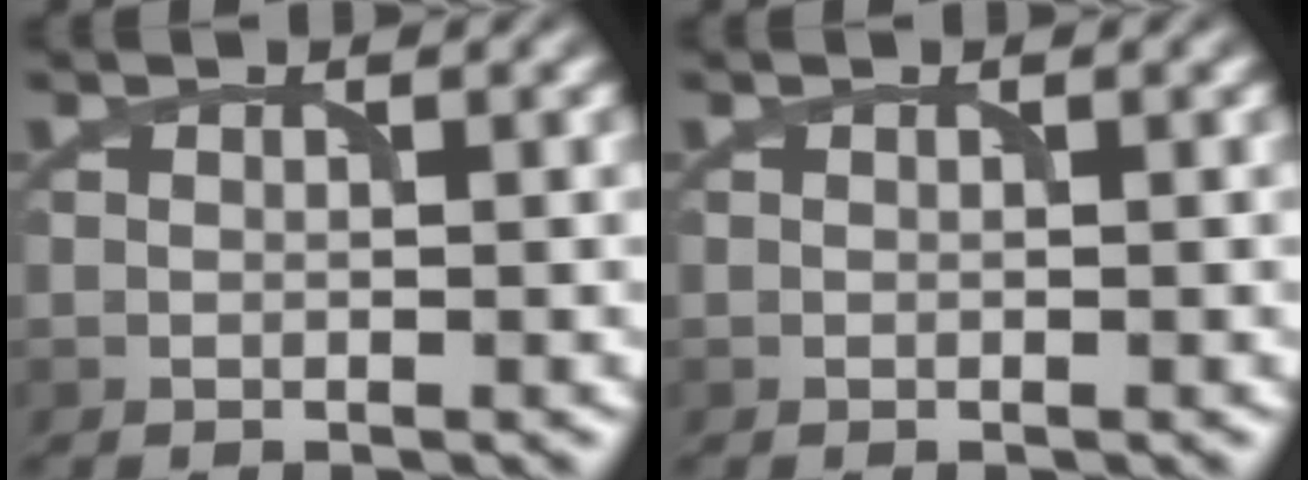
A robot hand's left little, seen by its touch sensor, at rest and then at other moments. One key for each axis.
{"total": 0.0}